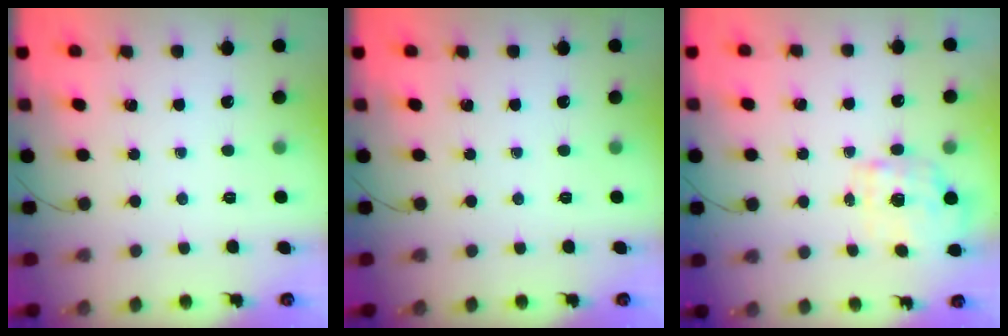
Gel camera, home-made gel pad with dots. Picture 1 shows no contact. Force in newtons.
{"total": 0.0}
{"total": 2.4, "press": 2.1, "slide": 1.2}